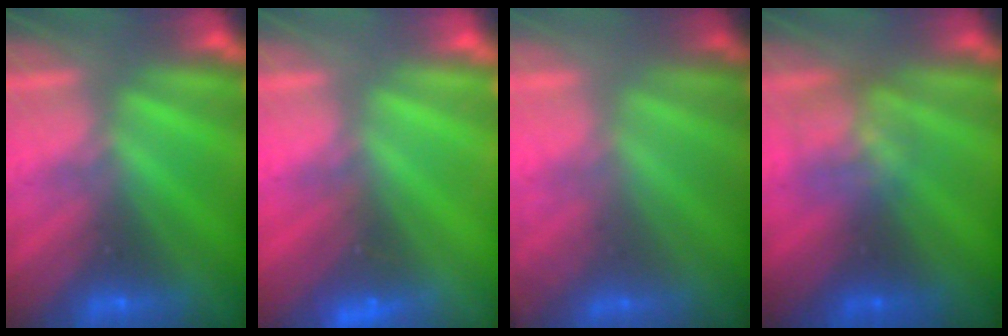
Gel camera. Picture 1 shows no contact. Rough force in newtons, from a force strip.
{"total": 2.4}
{"total": 2.0}
{"total": 2.6}